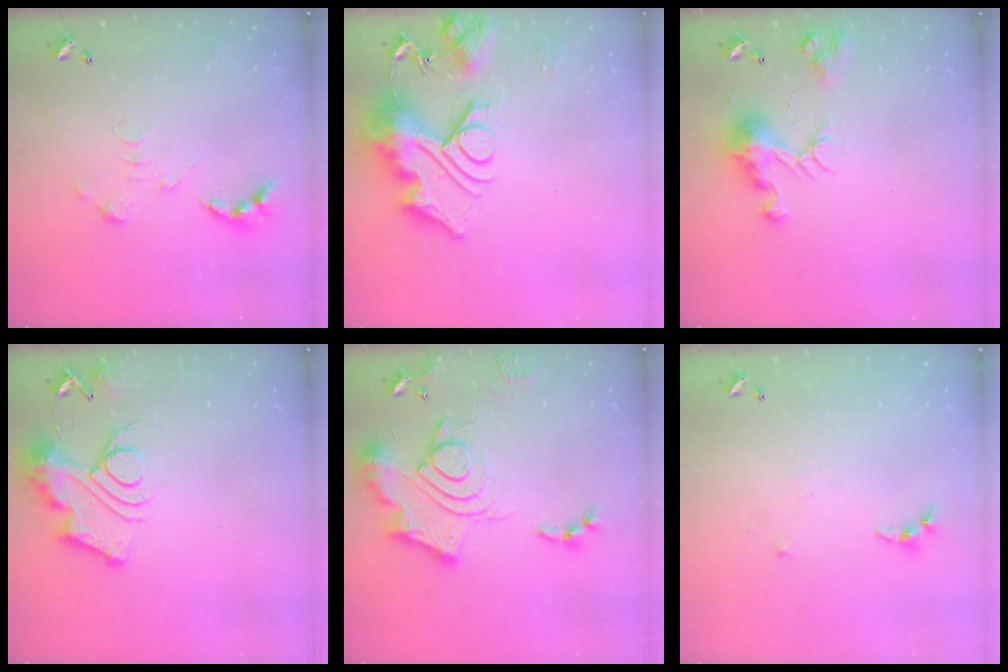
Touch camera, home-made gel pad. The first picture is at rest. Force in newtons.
{"total": 19.2, "press": 19.1, "slide": 1.7}
{"total": 9.0, "press": 9.0, "slide": 0.5}
{"total": 15.3, "press": 15.3, "slide": 1.2}
{"total": 19.5, "press": 19.4, "slide": 2.0}
{"total": 4.1, "press": 4.1, "slide": 0.5}